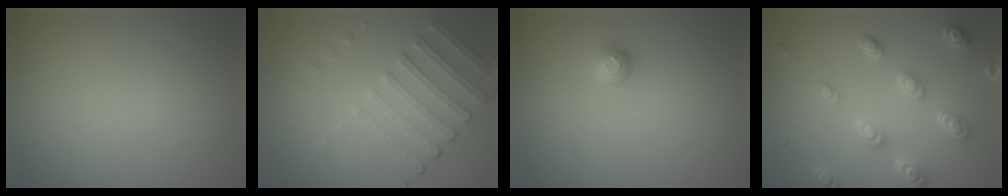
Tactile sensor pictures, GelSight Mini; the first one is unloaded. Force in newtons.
{"total": 4.4, "press": 3.7, "slide": 2.4}
{"total": 1.2, "press": 1.0, "slide": 0.6}
{"total": 4.6, "press": 3.6, "slide": 2.8}